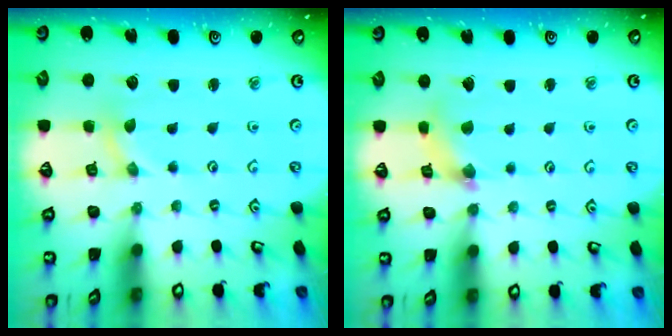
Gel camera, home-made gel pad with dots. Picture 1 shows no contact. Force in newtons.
{"total": 2.5, "press": 2.4, "slide": 0.4}